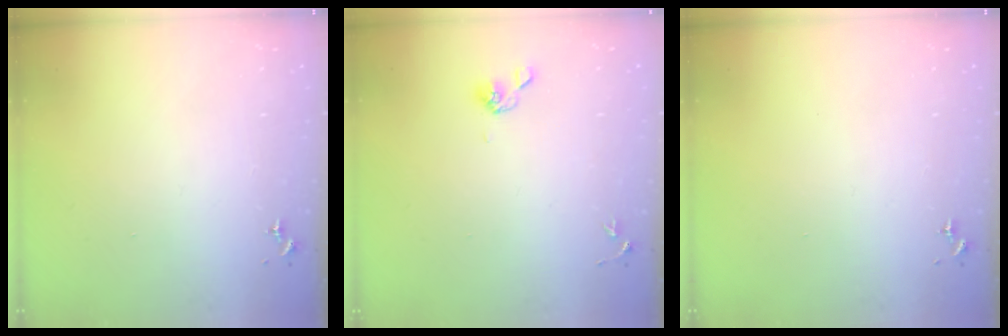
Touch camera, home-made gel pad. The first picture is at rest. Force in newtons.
{"total": 6.3, "press": 6.0, "slide": 1.8}
{"total": 0.0}